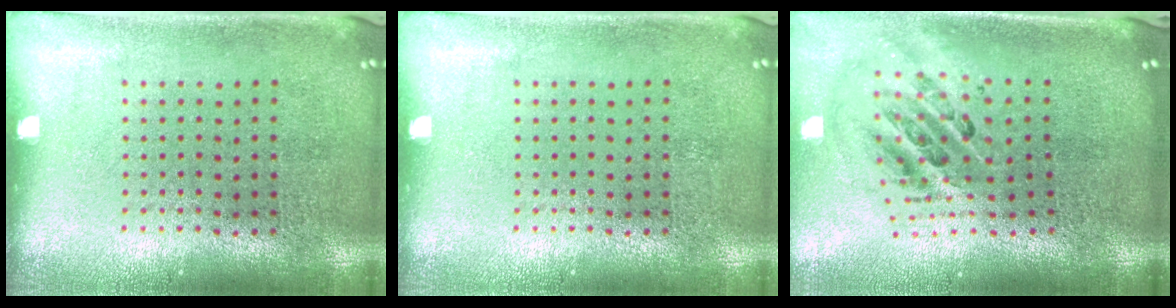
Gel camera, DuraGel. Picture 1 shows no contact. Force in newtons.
{"total": 0.0}
{"total": 2.5, "press": 1.7, "slide": 1.8}